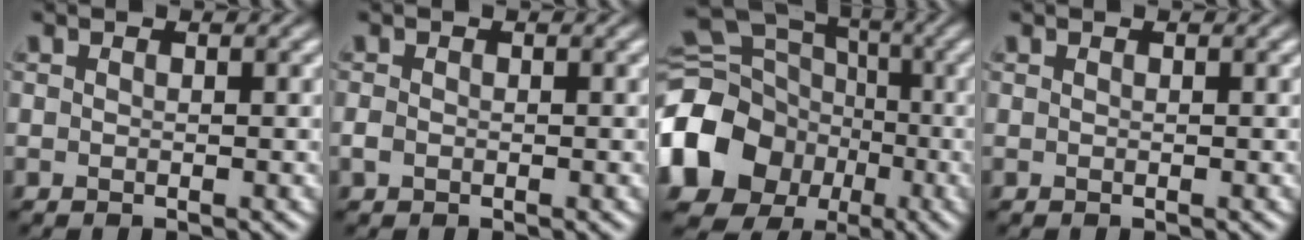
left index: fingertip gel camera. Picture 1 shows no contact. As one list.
[{"total": 0.6, "force": [-0.2, 0.5, 0.2], "torque": [-0.003, 0.003, -0.008]}, {"total": 14.7, "force": [-4.0, 12.6, 6.5], "torque": [-0.150, -0.019, -0.095]}, {"total": 0.0}]